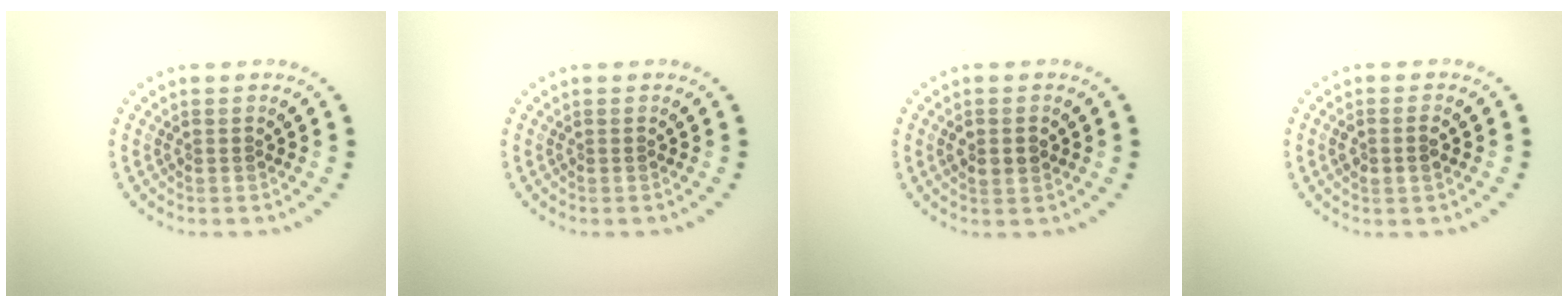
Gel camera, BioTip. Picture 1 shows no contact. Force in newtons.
{"total": 0.0}
{"total": 1.6, "press": 1.6, "slide": 0.2}
{"total": 1.7, "press": 1.6, "slide": 0.6}